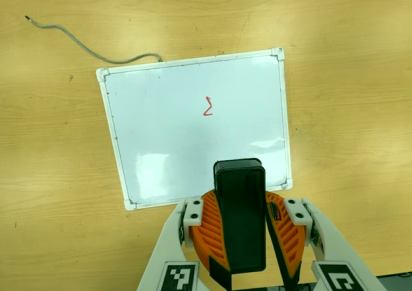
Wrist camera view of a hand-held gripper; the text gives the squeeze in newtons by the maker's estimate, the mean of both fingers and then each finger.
{"total": 10.6, "left": 10.6, "right": 10.6}